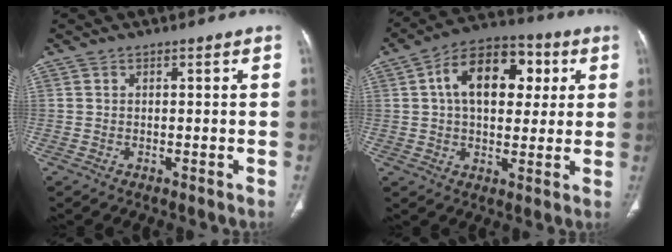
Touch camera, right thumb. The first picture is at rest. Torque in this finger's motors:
{"motor_torque": [0.21, 0.59, 0.41, 0.07, 0.33]}